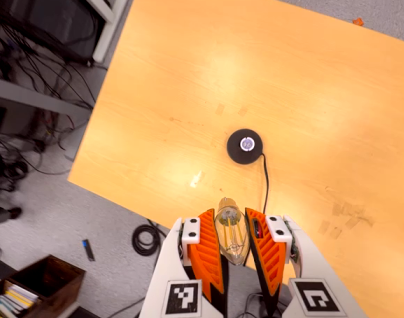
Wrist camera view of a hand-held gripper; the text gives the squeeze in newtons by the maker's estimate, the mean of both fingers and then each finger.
{"total": 12.4, "left": 13.0, "right": 11.8}